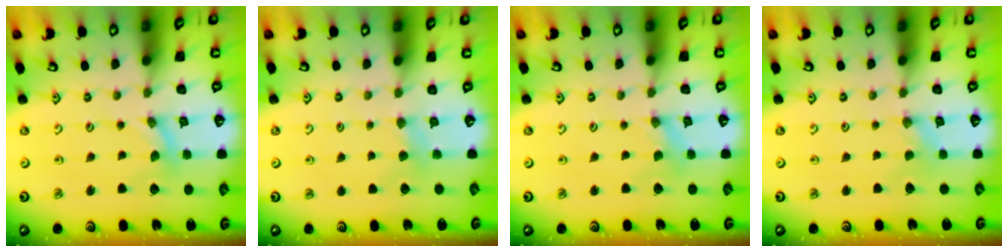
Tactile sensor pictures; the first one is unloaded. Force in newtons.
{"total": 3.3, "press": 3.2, "slide": 0.6}
{"total": 0.0}
{"total": 0.0}